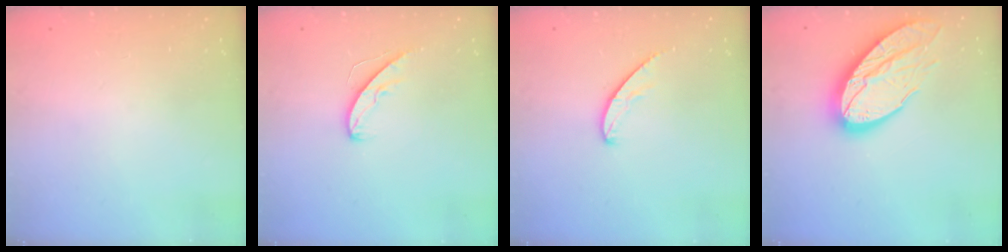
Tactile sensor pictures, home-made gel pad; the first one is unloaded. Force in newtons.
{"total": 5.7, "press": 5.7, "slide": 0.5}
{"total": 5.0, "press": 5.0, "slide": 0.5}
{"total": 18.8, "press": 18.8, "slide": 1.2}